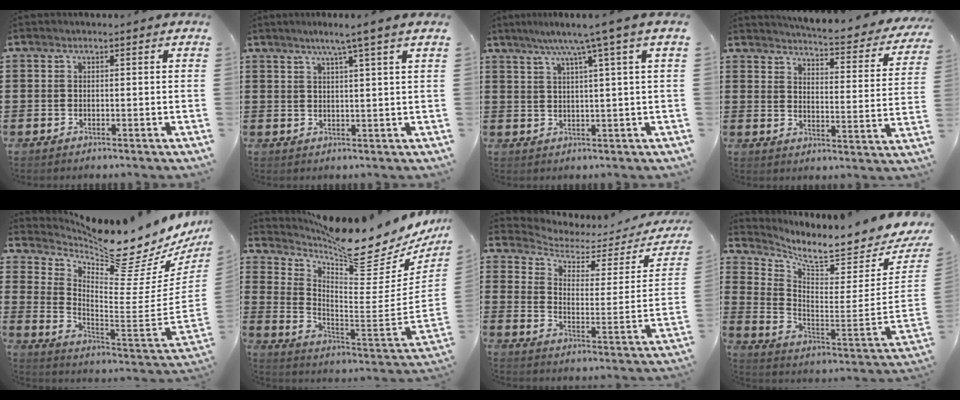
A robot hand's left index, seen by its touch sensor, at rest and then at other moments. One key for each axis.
{"total": 4.1, "fx": 2.8, "fy": -1.1, "fz": 2.8, "tx": -0.058, "ty": -0.007, "tz": 0.044}
{"total": 5.7, "fx": 3.4, "fy": -1.0, "fz": 4.5, "tx": -0.096, "ty": -0.006, "tz": 0.054}
{"total": 4.3, "fx": 4.0, "fy": -0.2, "fz": 1.4, "tx": -0.033, "ty": -0.045, "tz": 0.059}
{"total": 10.8, "fx": 9.8, "fy": 0.9, "fz": 4.4, "tx": -0.097, "ty": -0.105, "tz": 0.159}
{"total": 9.7, "fx": 8.6, "fy": 0.7, "fz": 4.5, "tx": -0.097, "ty": -0.093, "tz": 0.137}
{"total": 3.1, "fx": 2.3, "fy": 1.4, "fz": 1.4, "tx": -0.049, "ty": -0.018, "tz": 0.031}
{"total": 5.8, "fx": 5.2, "fy": -0.2, "fz": 2.6, "tx": -0.067, "ty": -0.071, "tz": 0.078}